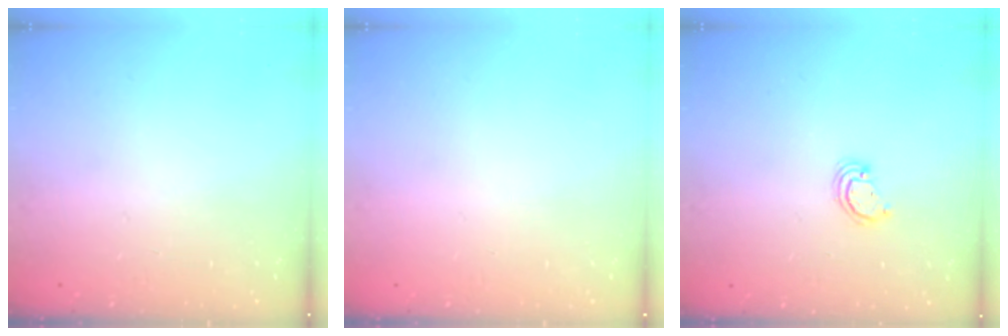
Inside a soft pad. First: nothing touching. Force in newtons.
{"total": 0.0}
{"total": 2.6, "press": 2.6, "slide": 0.3}